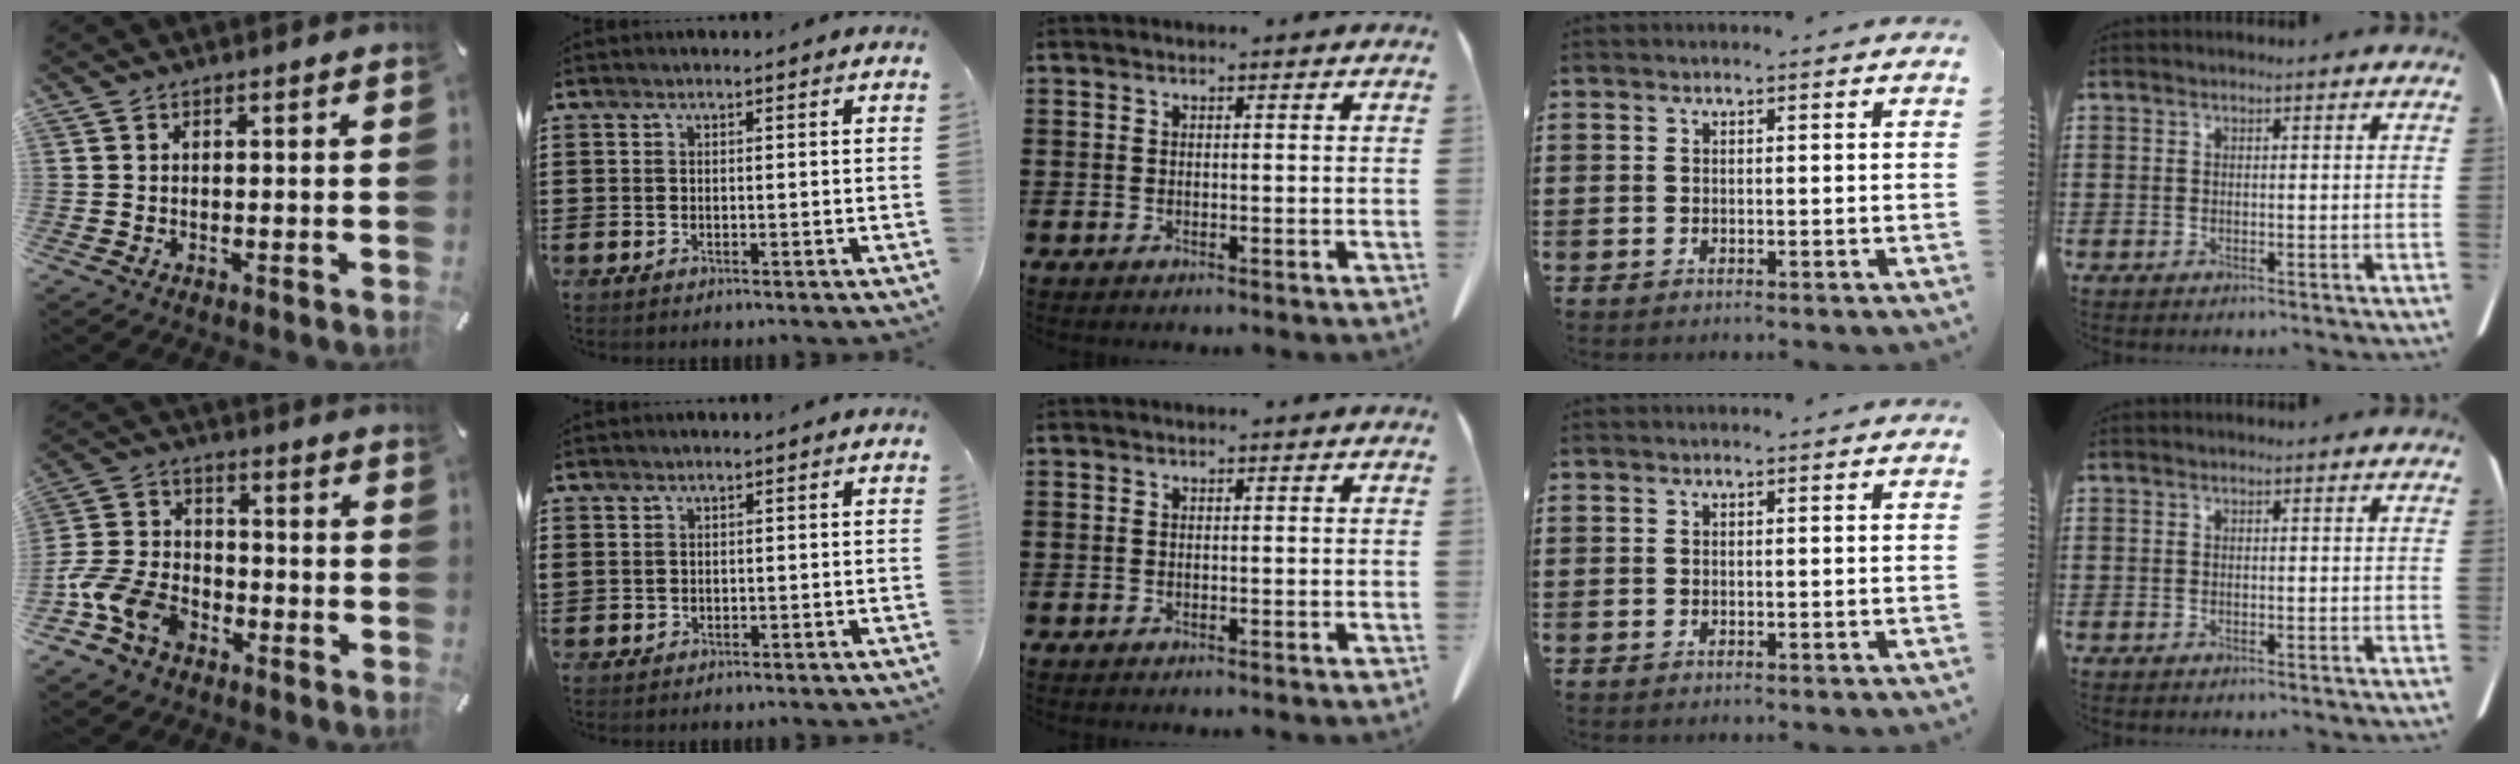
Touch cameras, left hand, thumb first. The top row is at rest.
{"thumb": {"total": 11.9, "force": [-6.8, 8.1, 5.4], "torque": [-0.118, 0.040, -0.126]}, "index": {"total": 0.9, "force": [0.7, 0.5, 0.1], "torque": [-0.005, 0.003, 0.013]}}